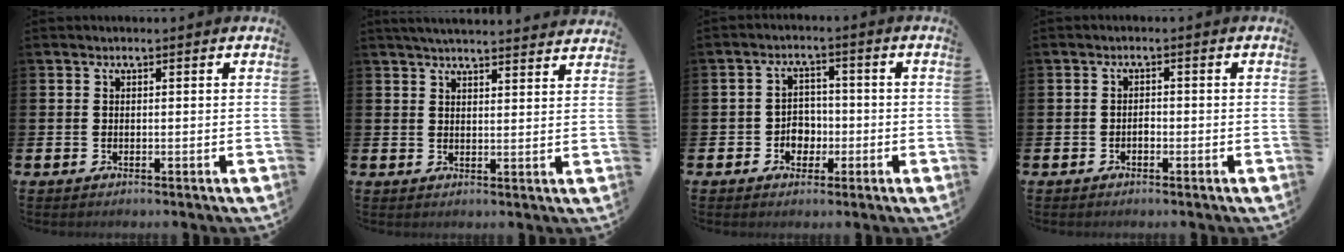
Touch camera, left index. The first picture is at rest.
{"total": 4.1, "force": [4.1, 0.0, 0.6], "torque": [-0.016, -0.021, 0.074]}
{"total": 3.4, "force": [-1.2, 2.9, 1.3], "torque": [-0.020, 0.002, -0.032]}
{"total": 1.0, "force": [-0.5, 0.7, 0.6], "torque": [-0.008, -0.001, -0.012]}